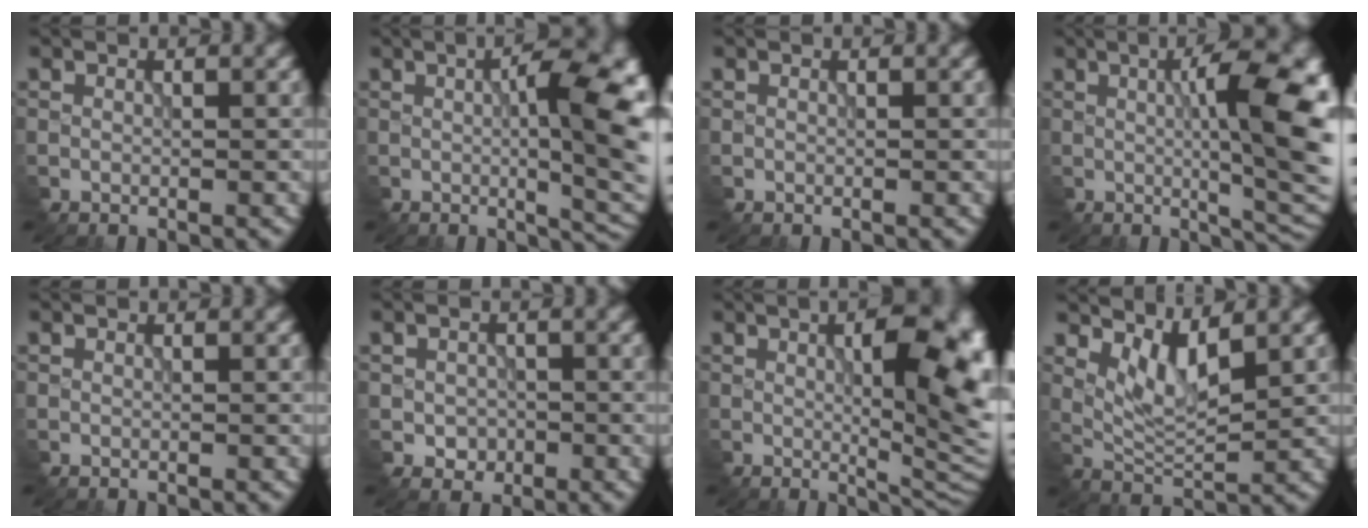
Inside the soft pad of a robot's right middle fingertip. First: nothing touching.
{"total": 11.7, "force": [0.6, 4.1, 11.0], "torque": [-0.121, 0.001, 0.010]}
{"total": 0.0}
{"total": 12.8, "force": [1.0, 3.9, 12.2], "torque": [-0.140, 0.004, 0.019]}
{"total": 0.0}
{"total": 1.6, "force": [-0.5, 1.4, 0.5], "torque": [-0.013, -0.006, -0.008]}
{"total": 12.9, "force": [1.6, 4.9, 11.8], "torque": [-0.125, 0.004, 0.024]}
{"total": 3.4, "force": [2.0, 1.2, 2.5], "torque": [-0.058, -0.013, 0.047]}